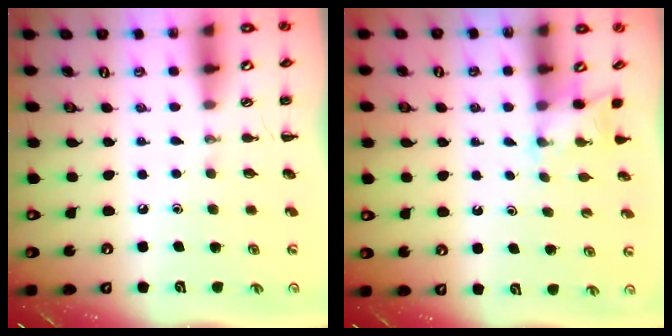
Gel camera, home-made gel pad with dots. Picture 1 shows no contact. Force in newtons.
{"total": 2.6, "press": 2.5, "slide": 0.9}